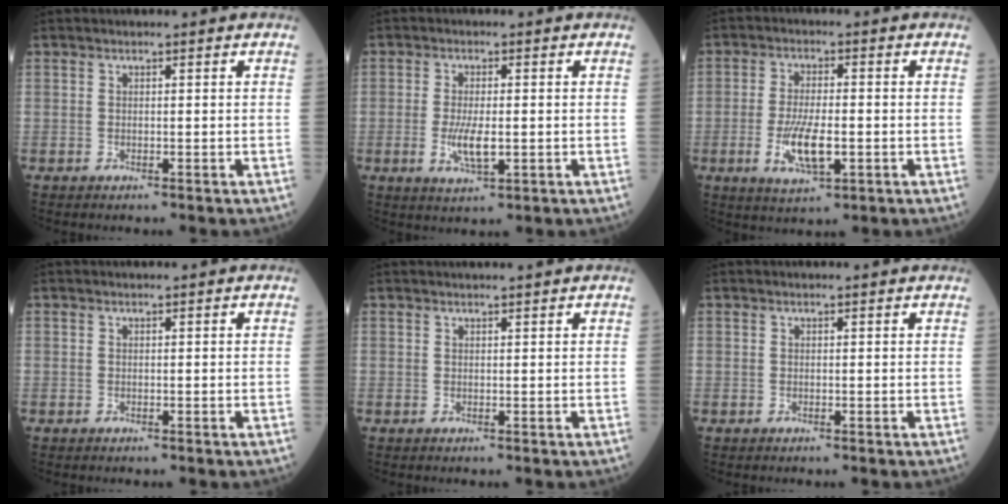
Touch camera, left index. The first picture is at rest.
{"total": 4.7, "force": [-0.9, 1.4, 4.4], "torque": [-0.095, -0.009, -0.013]}
{"total": 7.3, "force": [-2.0, 2.2, 6.6], "torque": [-0.135, -0.011, -0.033]}
{"total": 0.0}
{"total": 2.5, "force": [2.3, -0.3, 0.9], "torque": [-0.007, 0.013, 0.033]}
{"total": 1.0, "force": [-0.8, -0.3, -0.5], "torque": [0.003, -0.002, -0.014]}